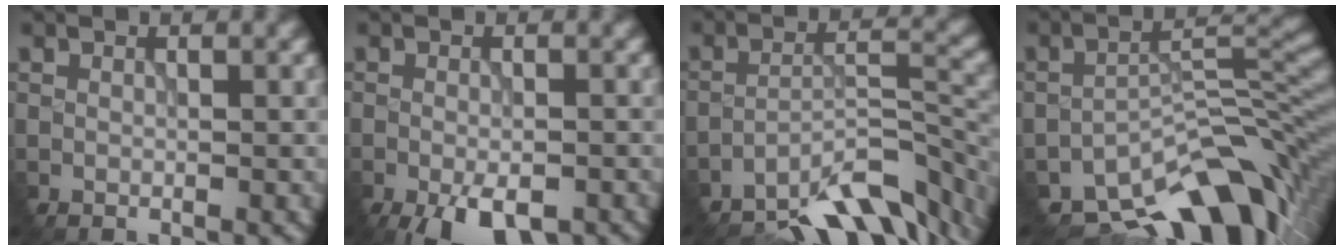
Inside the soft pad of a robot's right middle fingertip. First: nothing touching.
{"total": 6.2, "force": [-4.0, 2.4, 4.1], "torque": [-0.066, -0.018, -0.057]}
{"total": 9.8, "force": [-8.2, 2.2, 4.8], "torque": [-0.059, 0.003, -0.131]}
{"total": 11.1, "force": [-8.1, 3.9, 6.4], "torque": [-0.072, 0.003, -0.146]}